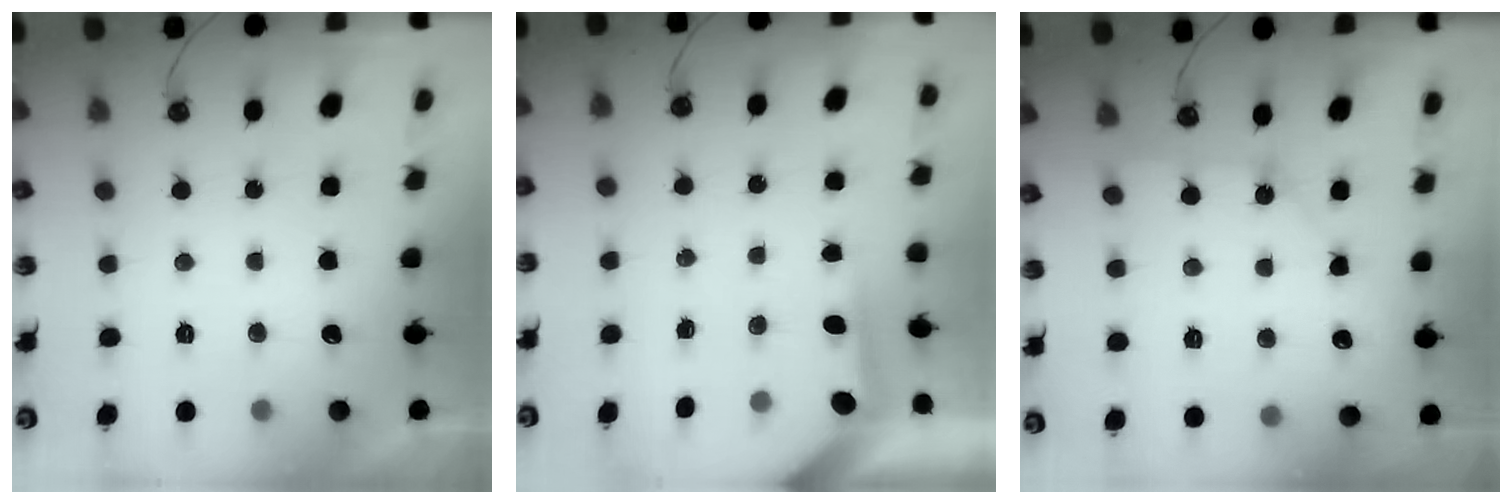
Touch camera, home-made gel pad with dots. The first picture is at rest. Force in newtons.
{"total": 3.8, "press": 3.8, "slide": 0.4}
{"total": 2.0, "press": 2.0, "slide": 0.3}